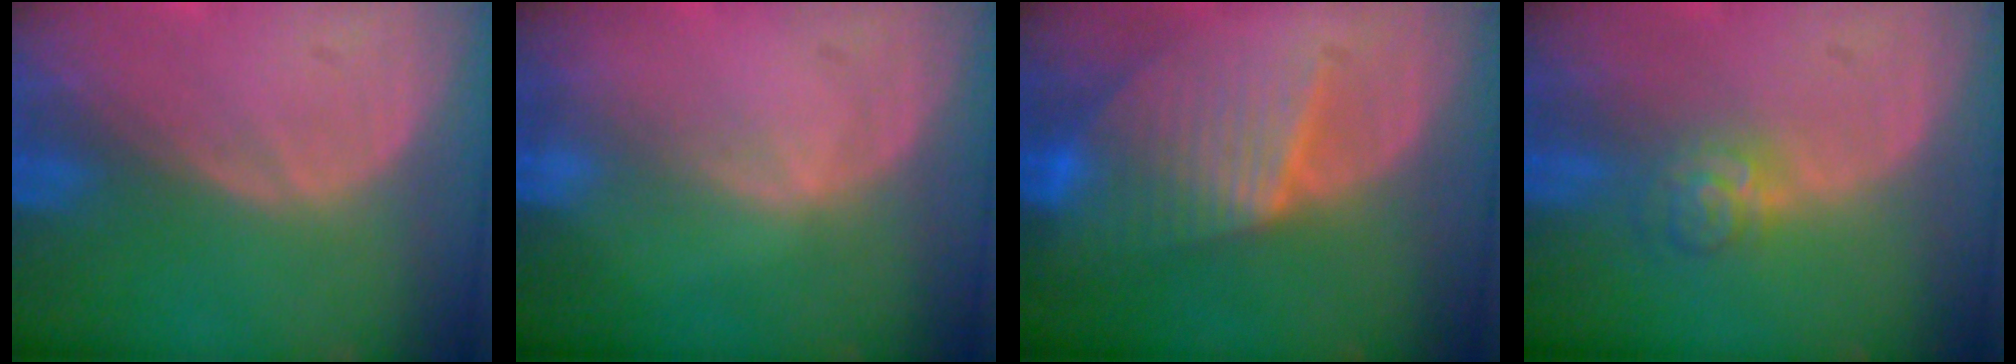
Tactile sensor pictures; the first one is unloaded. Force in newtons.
{"total": 0.6, "press": 0.5, "slide": 0.2}
{"total": 7.4, "press": 7.4, "slide": 0.2}
{"total": 3.6, "press": 3.5, "slide": 0.5}